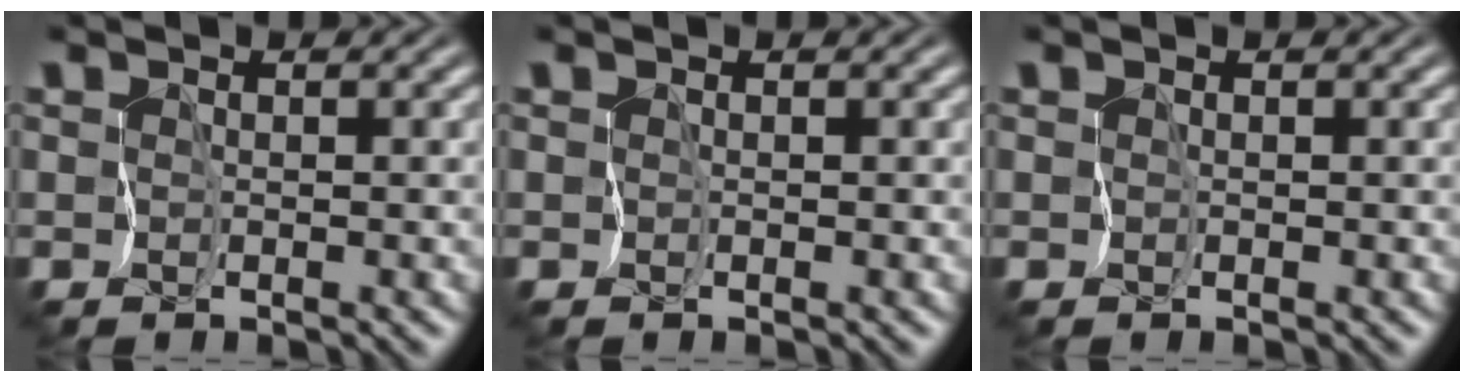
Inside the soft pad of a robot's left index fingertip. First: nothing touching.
{"total": 0.0}
{"total": 0.0}